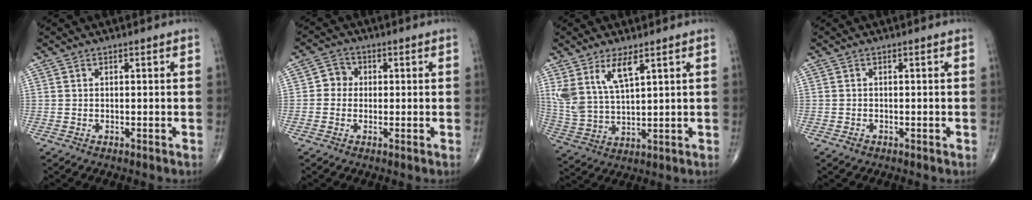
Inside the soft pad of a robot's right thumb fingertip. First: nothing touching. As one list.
[{"total": 3.4, "force": [-0.1, 3.2, 1.2], "torque": [0.003, 0.009, -0.011]}, {"total": 9.2, "force": [5.0, 3.4, 7.0], "torque": [-0.146, -0.021, 0.110]}, {"total": 0.9, "force": [-0.5, 0.6, 0.4], "torque": [-0.005, 0.001, -0.008]}]